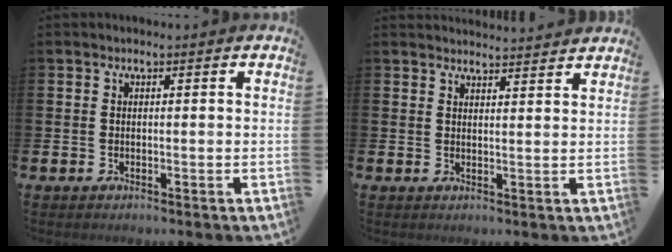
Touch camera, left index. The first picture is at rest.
{"total": 2.9, "force": [2.9, -0.1, -0.1], "torque": [0.010, -0.022, 0.049]}